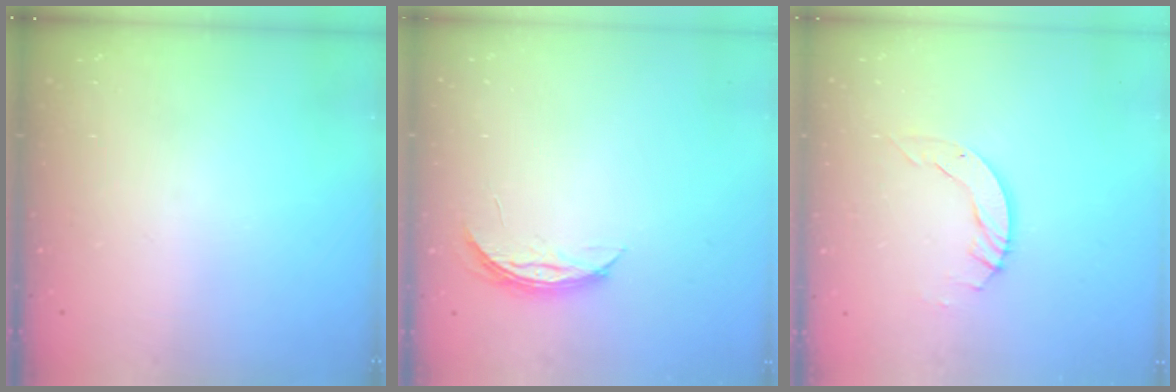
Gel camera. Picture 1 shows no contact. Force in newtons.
{"total": 4.2, "press": 4.2, "slide": 0.5}
{"total": 4.9, "press": 4.9, "slide": 0.1}